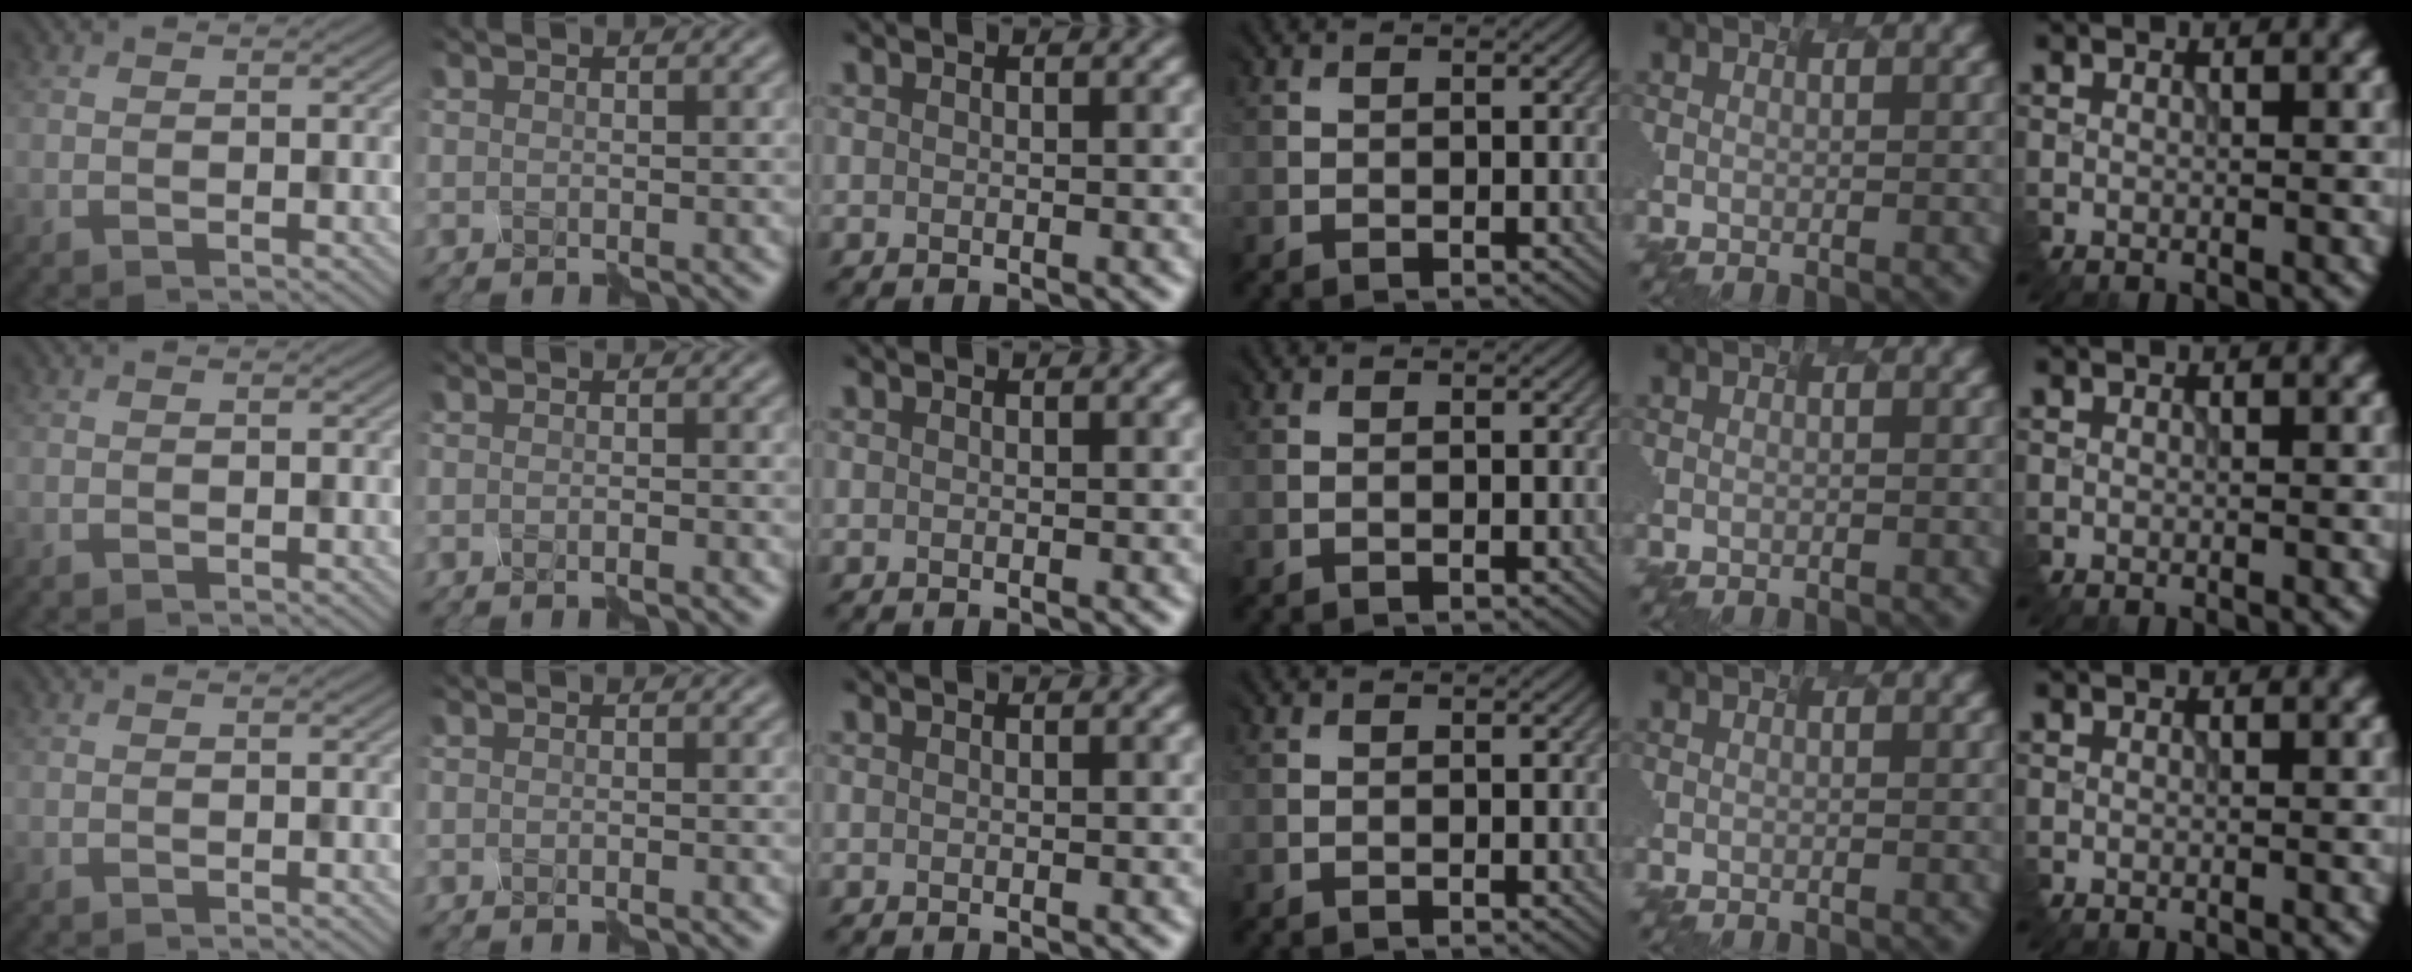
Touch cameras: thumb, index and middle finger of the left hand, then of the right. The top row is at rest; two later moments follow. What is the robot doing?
{"motion": "disassemble", "object": "puzzle pieces"}